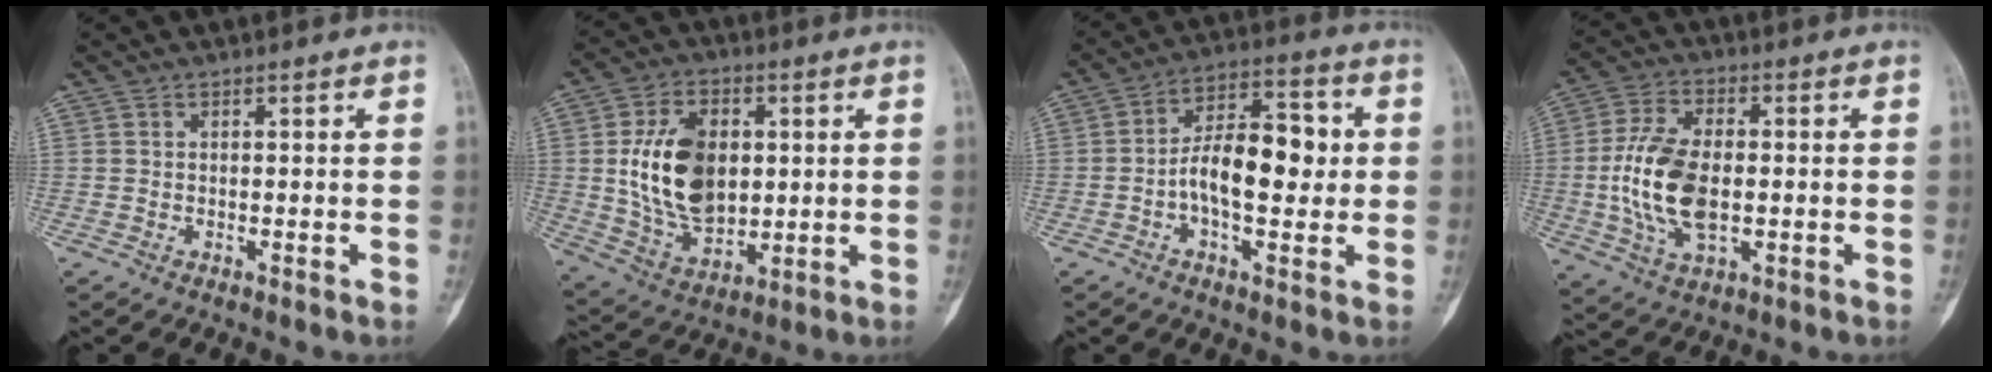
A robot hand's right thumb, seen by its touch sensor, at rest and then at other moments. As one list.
[{"total": 16.7, "force": [1.8, 11.0, 12.4], "torque": [-0.188, -0.010, 0.043]}, {"total": 12.7, "force": [-0.6, 6.5, 10.9], "torque": [-0.159, 0.030, -0.015]}, {"total": 13.7, "force": [-1.1, 7.6, 11.4], "torque": [-0.226, 0.006, -0.019]}]